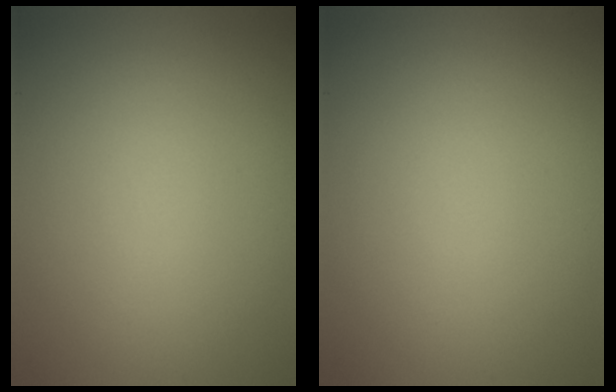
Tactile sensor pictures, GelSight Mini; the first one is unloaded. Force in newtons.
{"total": 0.0}